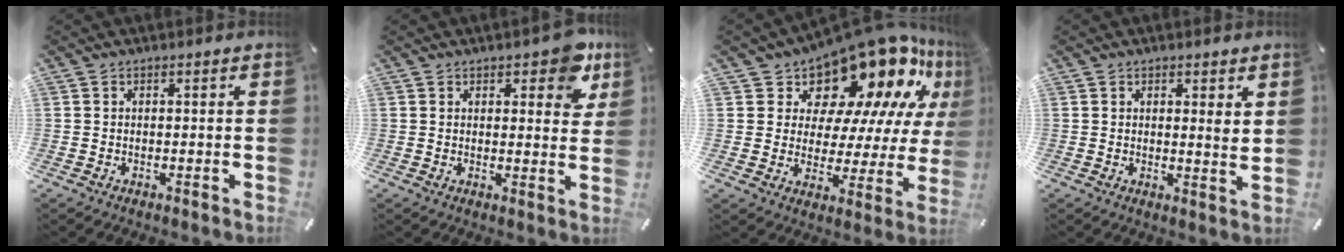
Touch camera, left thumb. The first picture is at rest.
{"total": 8.1, "force": [5.0, 4.2, 4.8], "torque": [-0.041, -0.028, 0.083]}
{"total": 17.0, "force": [13.4, 8.2, 6.6], "torque": [-0.102, -0.121, 0.225]}
{"total": 2.5, "force": [1.7, 0.5, 1.8], "torque": [-0.022, -0.012, 0.026]}